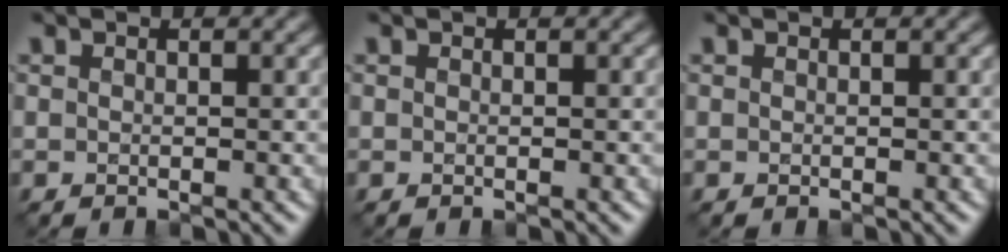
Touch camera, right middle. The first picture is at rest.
{"total": 0.0}
{"total": 0.0}